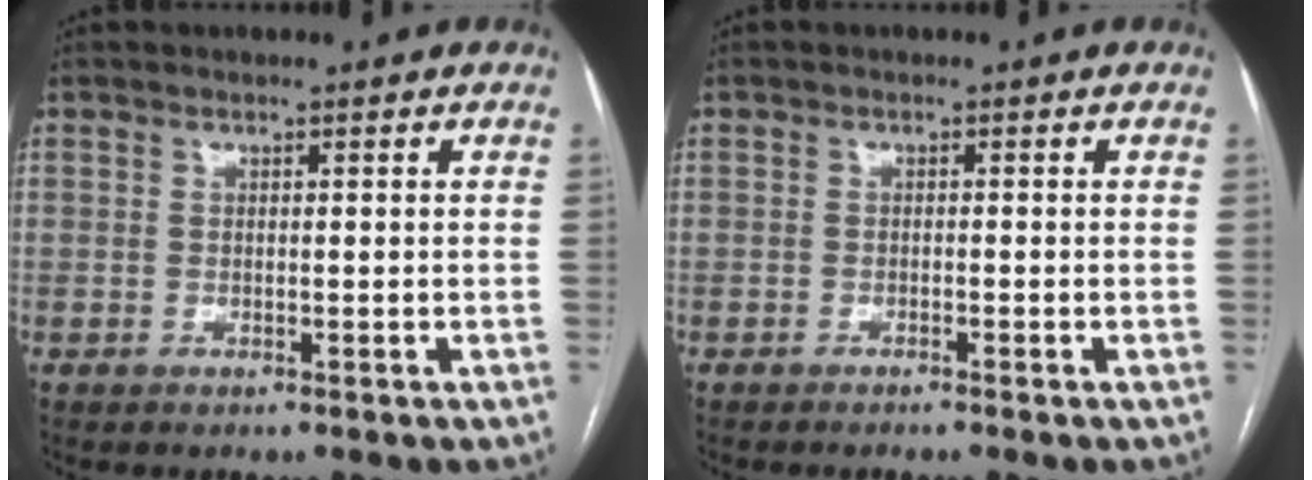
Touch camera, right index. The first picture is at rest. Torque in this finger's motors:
{"motor_torque": [-0.03, 0.11, -0.05, 0.00]}